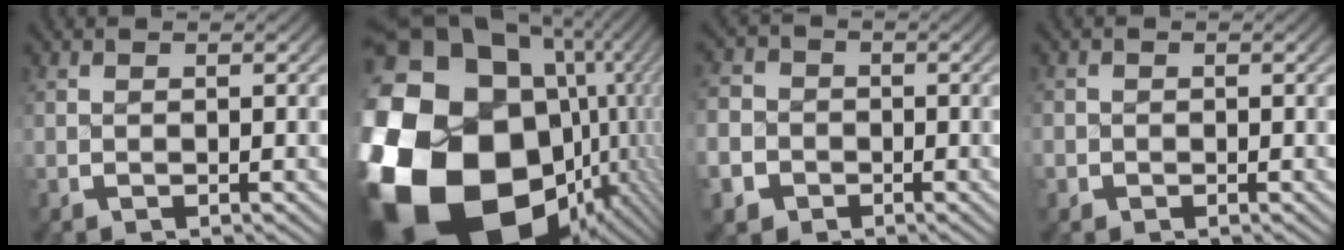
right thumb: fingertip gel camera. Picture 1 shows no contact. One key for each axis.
{"total": 31.2, "fx": -5.6, "fy": 21.5, "fz": 21.8, "tx": -0.408, "ty": -0.083, "tz": -0.065}
{"total": 7.7, "fx": -2.5, "fy": 7.0, "fz": 2.1, "tx": -0.058, "ty": -0.030, "tz": -0.044}
{"total": 1.5, "fx": -0.5, "fy": 1.5, "fz": 0.1, "tx": -0.002, "ty": -0.007, "tz": -0.009}